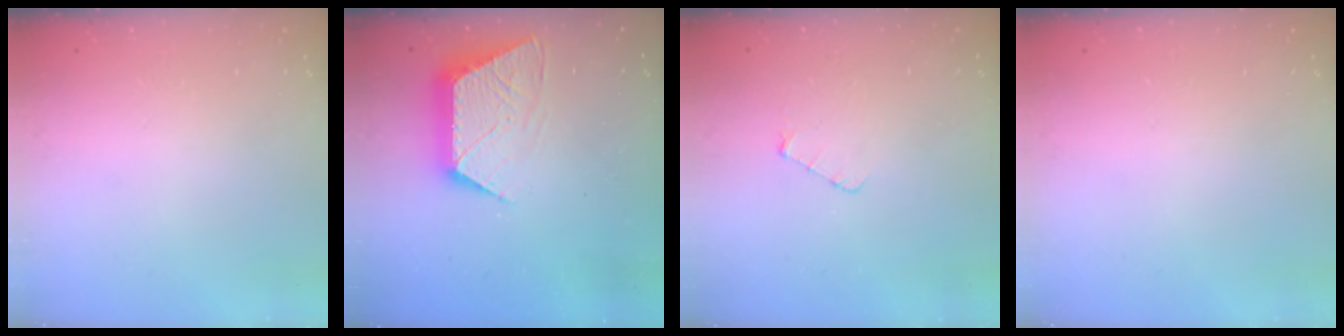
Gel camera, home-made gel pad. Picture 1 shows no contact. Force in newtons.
{"total": 12.2, "press": 12.2, "slide": 0.6}
{"total": 3.4, "press": 3.4, "slide": 0.3}
{"total": 0.0}